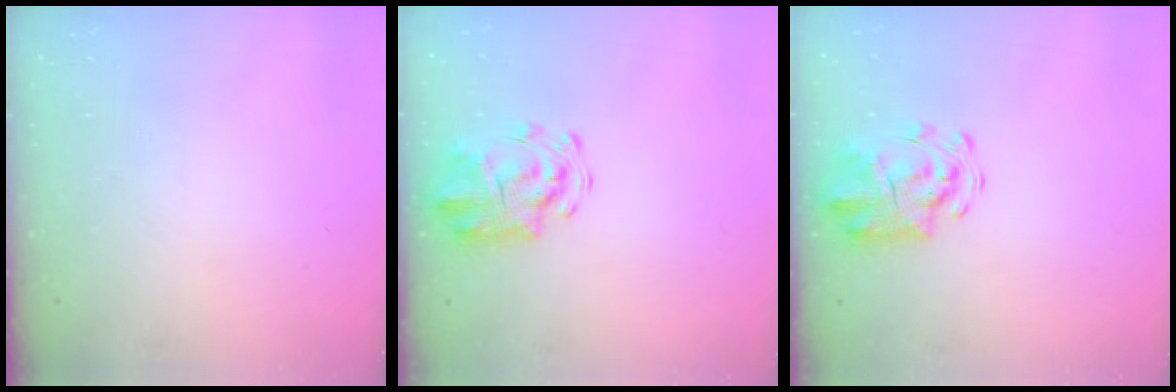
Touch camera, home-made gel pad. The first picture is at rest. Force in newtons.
{"total": 4.9, "press": 4.7, "slide": 1.4}
{"total": 4.9, "press": 4.7, "slide": 1.4}